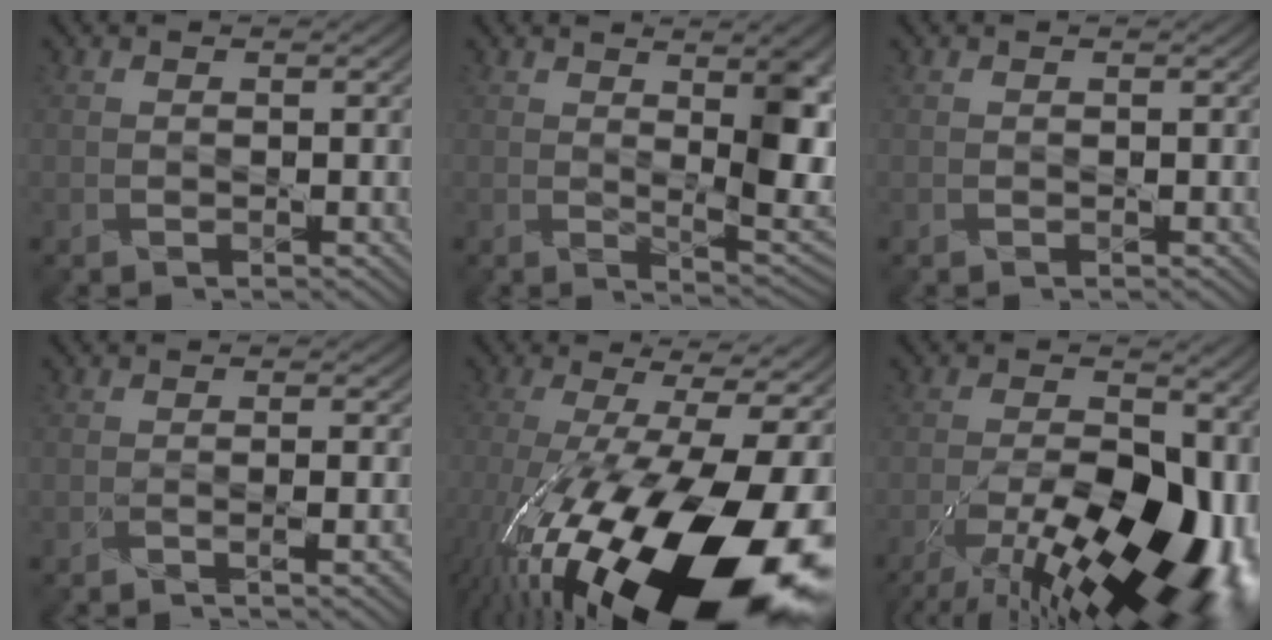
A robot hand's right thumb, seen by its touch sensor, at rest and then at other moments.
{"total": 9.5, "force": [2.0, 3.0, 8.8], "torque": [-0.118, -0.006, 0.038]}
{"total": 0.0}
{"total": 3.6, "force": [-1.9, 0.6, 3.0], "torque": [-0.042, 0.009, -0.040]}
{"total": 21.5, "force": [-8.4, 7.7, 18.3], "torque": [-0.301, -0.065, -0.118]}
{"total": 19.4, "force": [-8.4, 9.3, 14.7], "torque": [-0.200, -0.029, -0.118]}